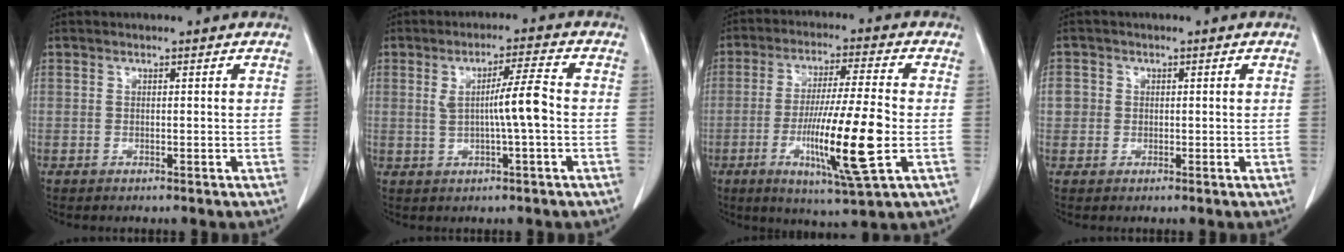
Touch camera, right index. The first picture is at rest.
{"total": 6.0, "force": [-0.1, -0.2, 6.0], "torque": [-0.101, 0.004, 0.001]}
{"total": 14.3, "force": [-3.5, 0.0, 13.8], "torque": [-0.258, -0.022, -0.062]}
{"total": 2.4, "force": [0.0, 2.4, 0.5], "torque": [0.002, 0.008, 0.002]}